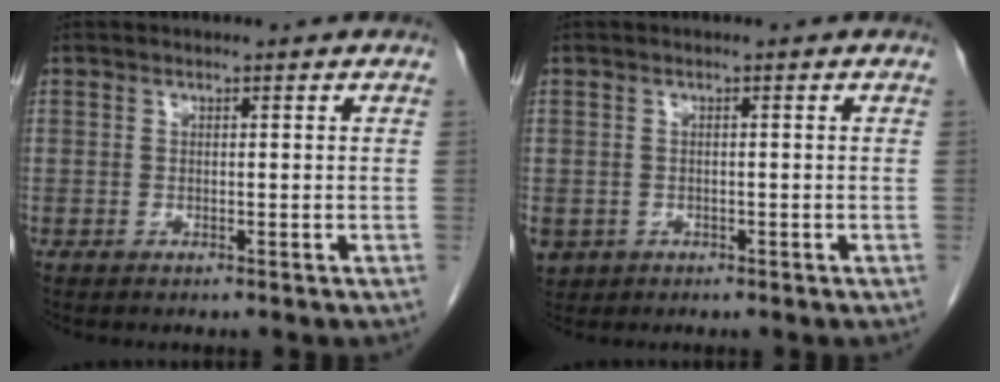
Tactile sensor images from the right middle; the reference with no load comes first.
{"total": 4.0, "force": [-1.7, 3.4, 1.1], "torque": [-0.030, -0.002, -0.022]}